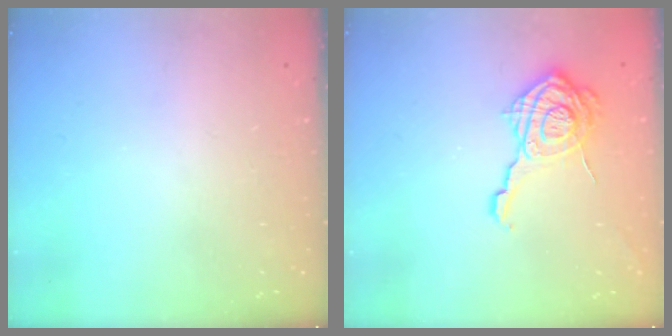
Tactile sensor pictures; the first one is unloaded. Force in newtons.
{"total": 16.1, "press": 16.1, "slide": 0.5}